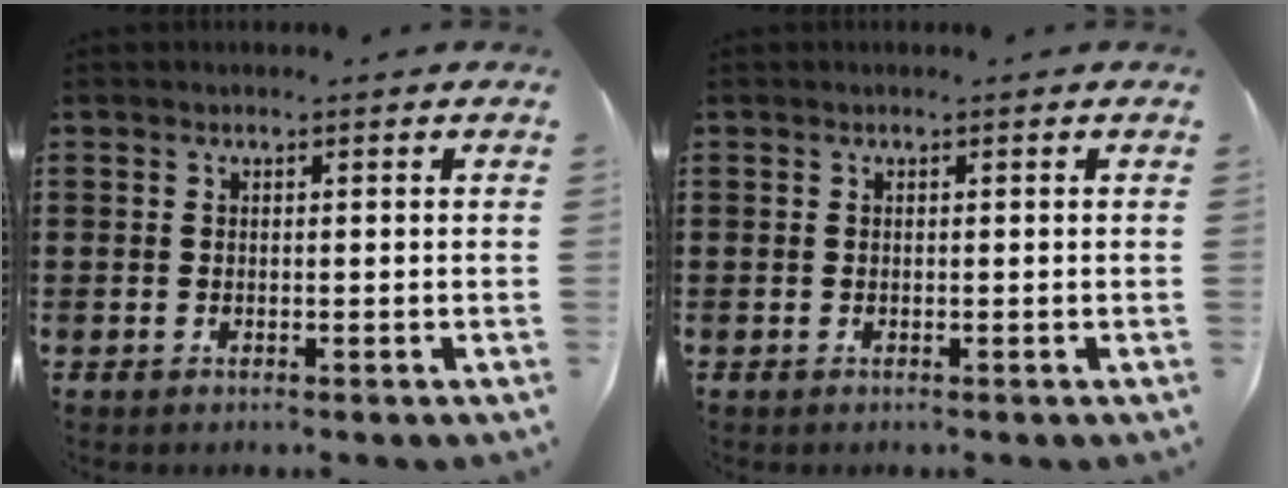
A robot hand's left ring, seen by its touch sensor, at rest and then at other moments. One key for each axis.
{"total": 0.0}